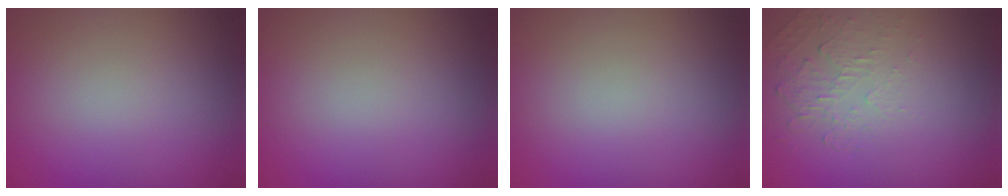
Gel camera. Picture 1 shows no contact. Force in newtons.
{"total": 0.0}
{"total": 0.0}
{"total": 2.1, "press": 0.7, "slide": 2.0}